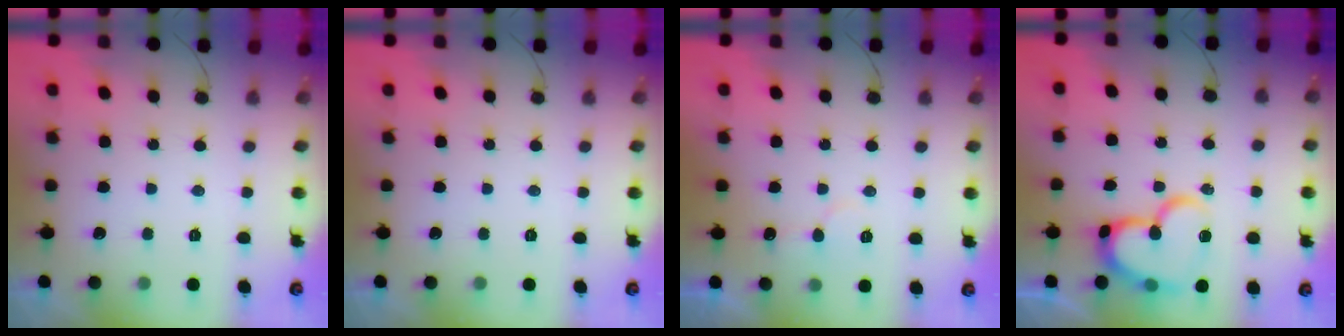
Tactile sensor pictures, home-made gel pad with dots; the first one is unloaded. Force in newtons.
{"total": 0.0}
{"total": 6.0, "press": 6.0, "slide": 0.2}
{"total": 17.3, "press": 17.3, "slide": 1.5}